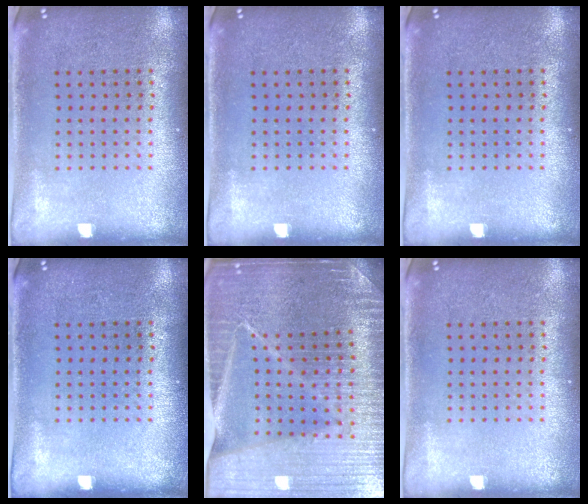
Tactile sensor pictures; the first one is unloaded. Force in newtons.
{"total": 0.0}
{"total": 0.0}
{"total": 0.0}
{"total": 5.0, "press": 4.6, "slide": 1.9}
{"total": 0.0}